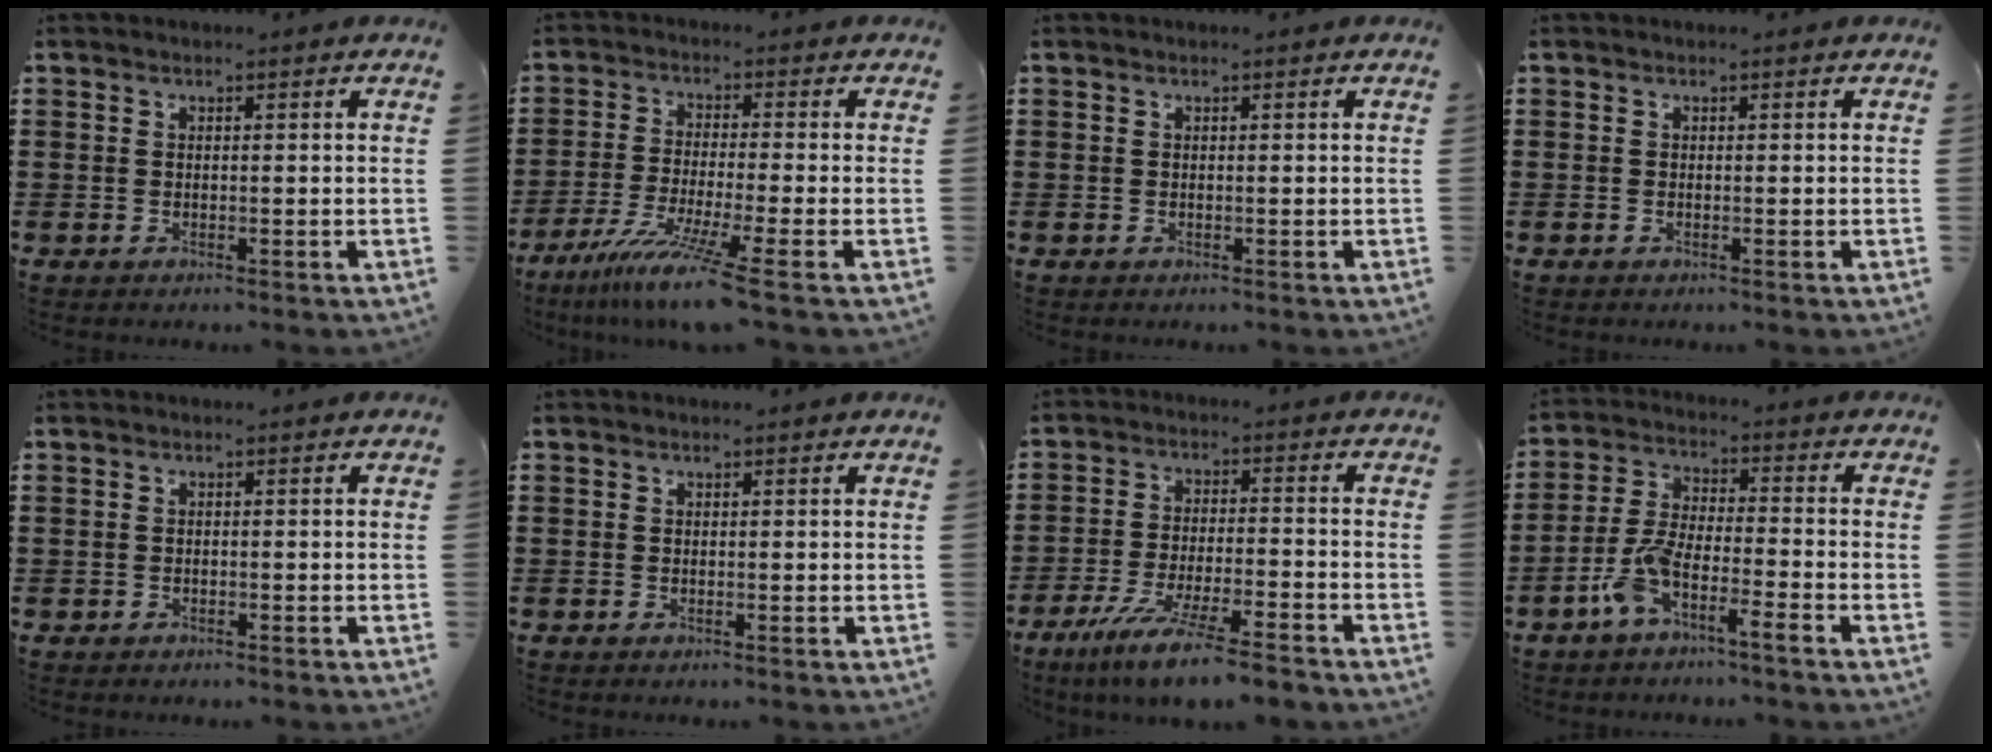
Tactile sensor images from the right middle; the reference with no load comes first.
{"total": 8.3, "force": [-6.1, -1.1, 5.6], "torque": [-0.115, -0.023, -0.119]}
{"total": 0.0}
{"total": 0.0}
{"total": 0.5, "force": [-0.5, 0.2, 0.0], "torque": [-0.001, 0.001, -0.011]}
{"total": 0.0}
{"total": 8.8, "force": [-7.5, 0.0, 4.7], "torque": [-0.092, -0.002, -0.142]}
{"total": 6.6, "force": [-4.8, 0.7, 4.5], "torque": [-0.110, -0.008, -0.097]}